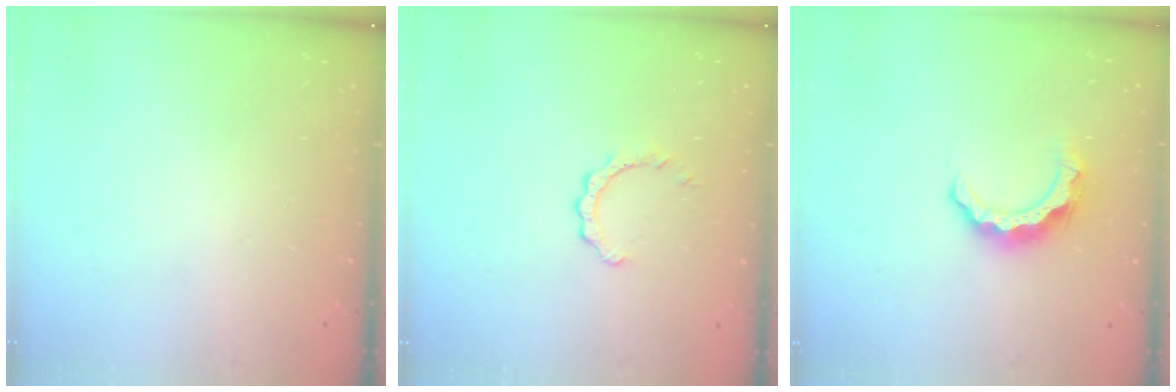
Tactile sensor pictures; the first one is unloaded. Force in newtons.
{"total": 2.6, "press": 2.6, "slide": 0.2}
{"total": 7.7, "press": 7.7, "slide": 0.4}